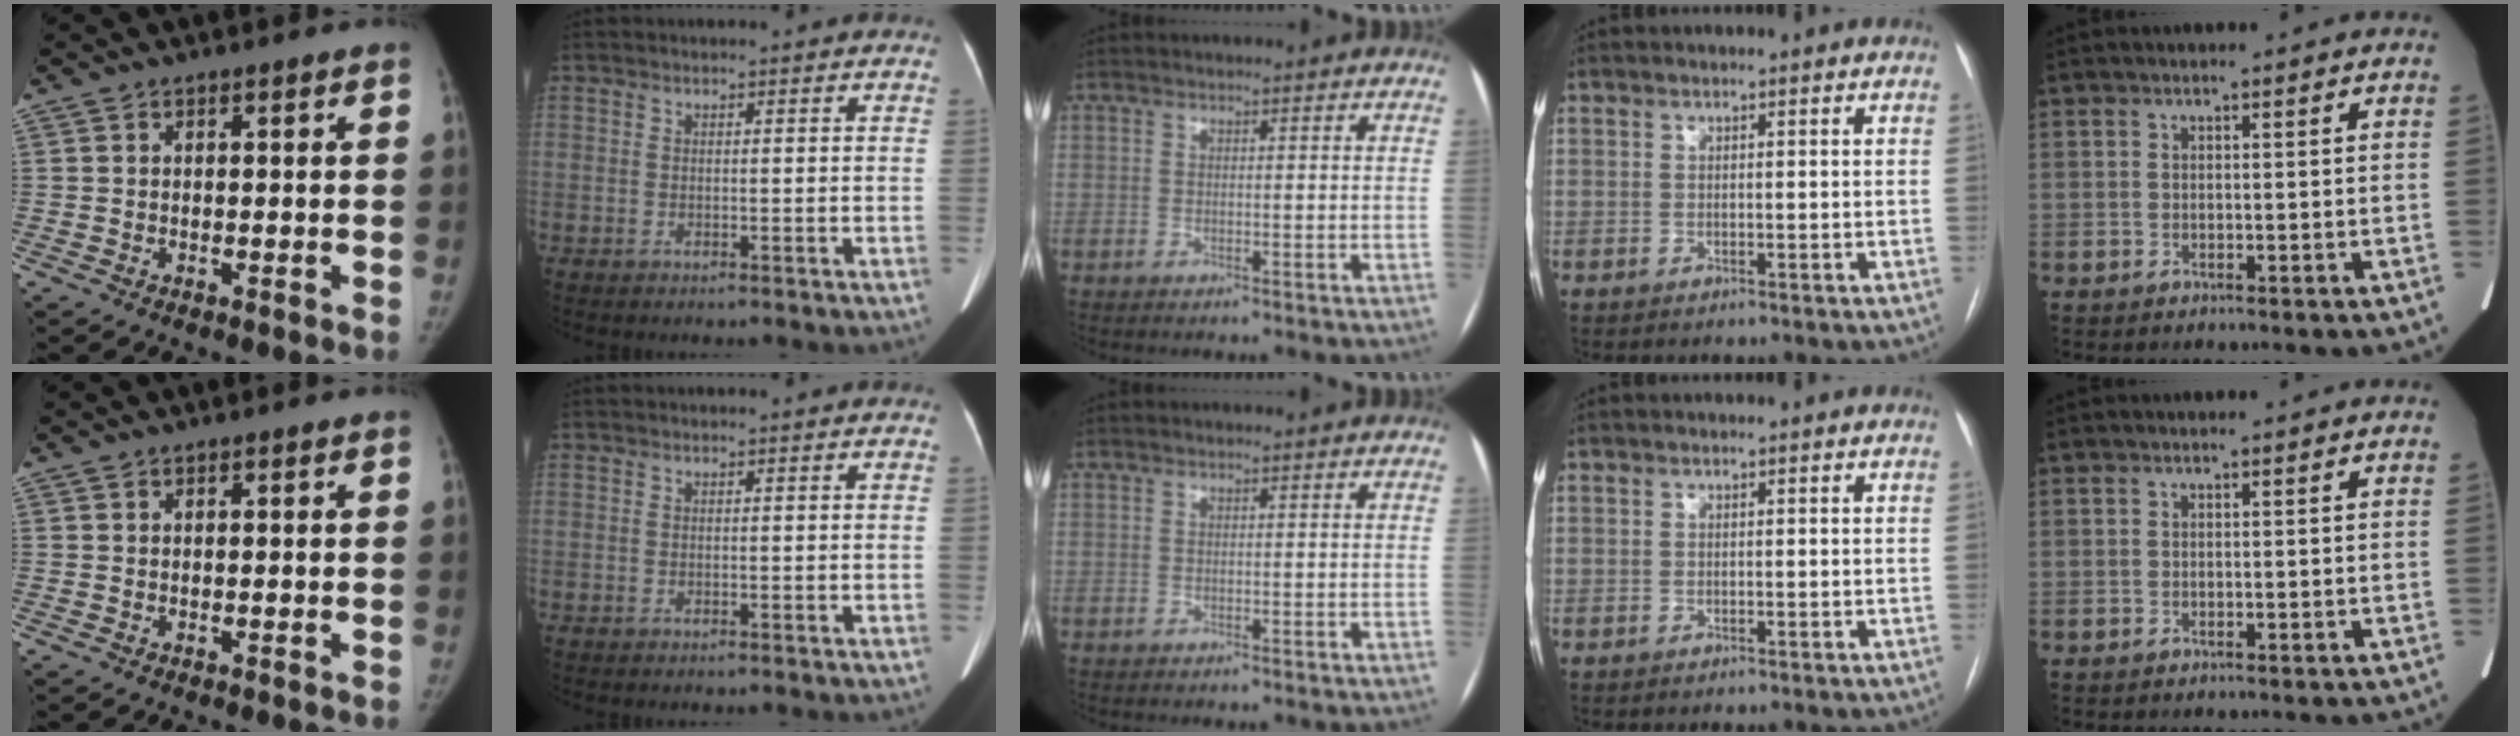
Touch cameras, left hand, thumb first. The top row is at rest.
{}